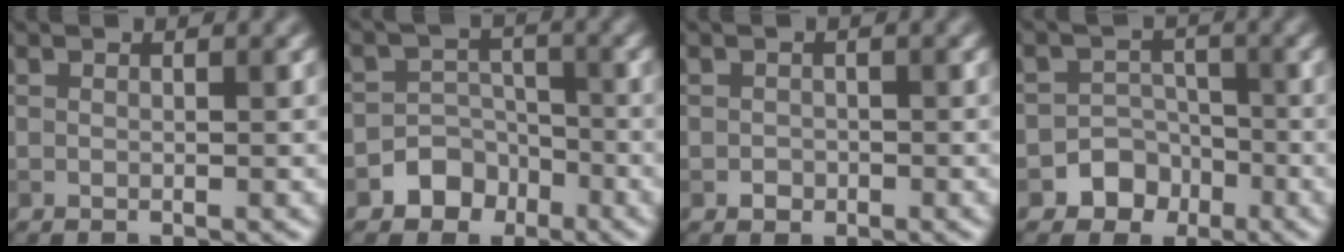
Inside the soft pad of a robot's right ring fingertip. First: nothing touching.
{"total": 3.9, "force": [-2.3, 3.1, 0.7], "torque": [0.024, 0.009, -0.050]}
{"total": 0.9, "force": [-0.4, 0.8, 0.2], "torque": [0.002, -0.003, -0.009]}
{"total": 4.1, "force": [-2.2, 3.4, 0.6], "torque": [0.030, 0.006, -0.051]}